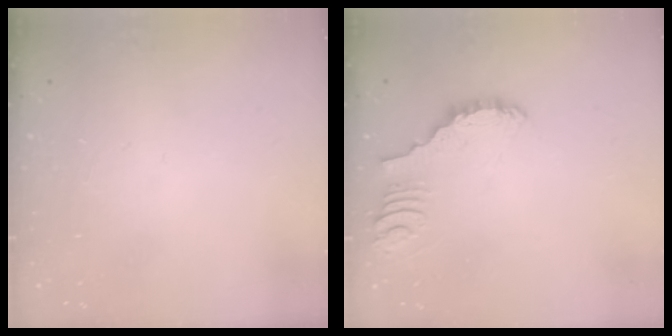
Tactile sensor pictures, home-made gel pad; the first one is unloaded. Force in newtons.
{"total": 2.8, "press": 2.8, "slide": 0.1}